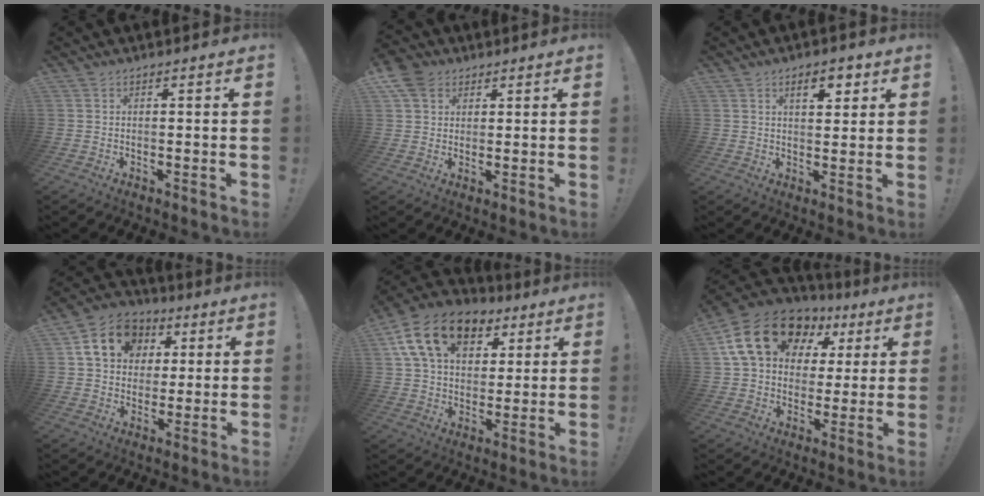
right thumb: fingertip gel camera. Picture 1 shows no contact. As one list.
[{"total": 7.5, "force": [3.8, 5.8, 2.7], "torque": [-0.050, -0.009, 0.079]}, {"total": 6.2, "force": [3.3, 2.9, 4.4], "torque": [-0.047, -0.010, 0.049]}, {"total": 15.0, "force": [4.8, 12.2, 7.3], "torque": [-0.104, -0.002, 0.097]}, {"total": 18.4, "force": [8.5, 12.2, 10.9], "torque": [-0.173, -0.029, 0.156]}, {"total": 21.6, "force": [9.3, 15.1, 12.3], "torque": [-0.196, -0.027, 0.190]}]